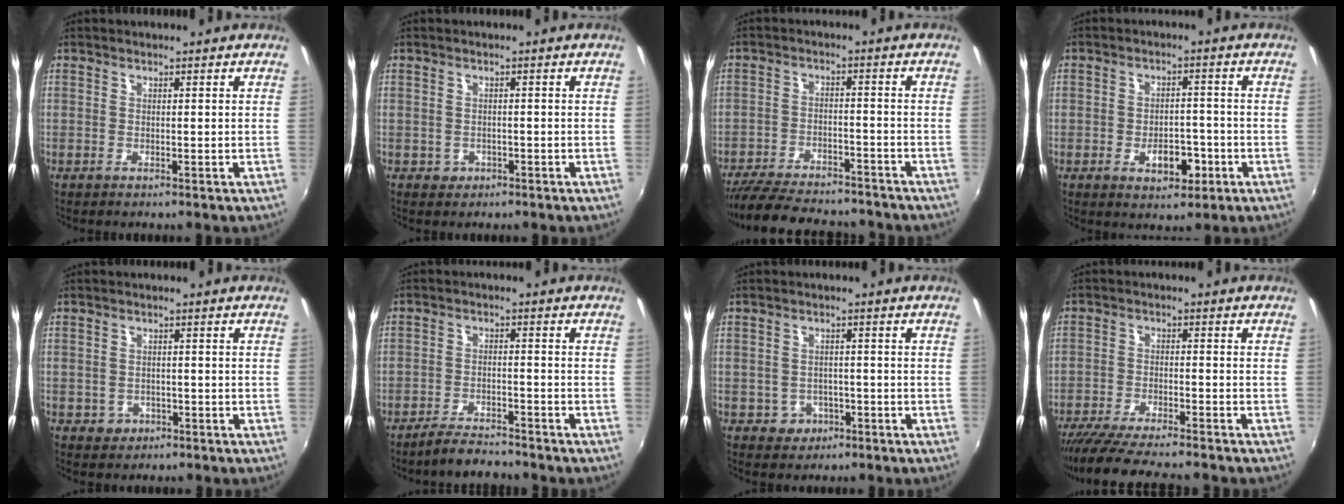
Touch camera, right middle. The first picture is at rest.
{"total": 1.7, "force": [-0.7, 1.6, 0.4], "torque": [-0.010, -0.002, -0.006]}
{"total": 19.3, "force": [-16.6, 5.5, 8.2], "torque": [-0.175, -0.018, -0.243]}
{"total": 5.9, "force": [-2.4, 3.6, 4.0], "torque": [-0.065, 0.002, -0.028]}
{"total": 2.6, "force": [-1.0, 2.4, 0.6], "torque": [-0.017, -0.001, -0.012]}
{"total": 5.9, "force": [-5.4, 0.9, 2.0], "torque": [-0.056, -0.006, -0.092]}
{"total": 3.8, "force": [-1.7, 3.4, 0.5], "torque": [-0.021, 0.006, -0.020]}
{"total": 12.3, "force": [-10.8, 1.1, 5.7], "torque": [-0.126, -0.030, -0.179]}